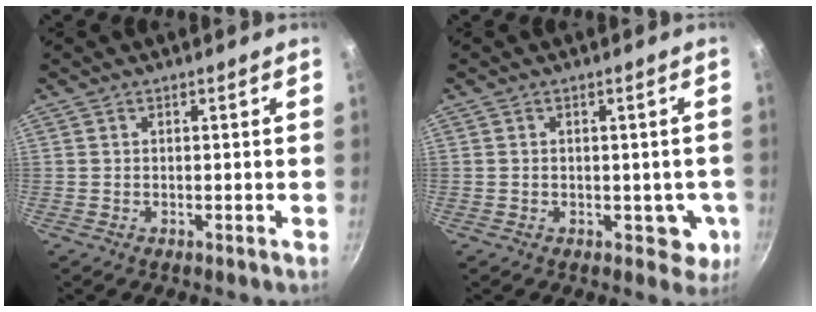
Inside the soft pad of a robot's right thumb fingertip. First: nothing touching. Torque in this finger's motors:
{"motor_torque": [0.41, 0.32, -0.20, 0.07, 0.10]}